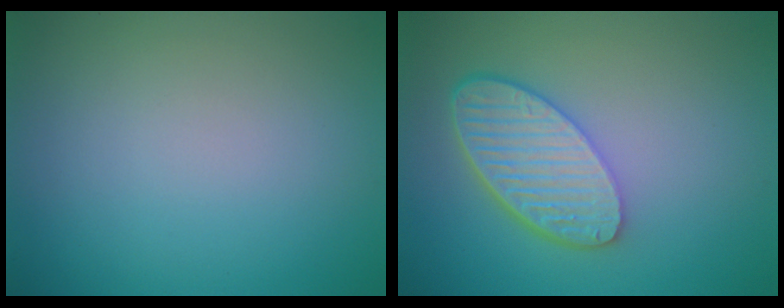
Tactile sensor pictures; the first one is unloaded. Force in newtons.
{"total": 6.1, "press": 4.7, "slide": 3.9}